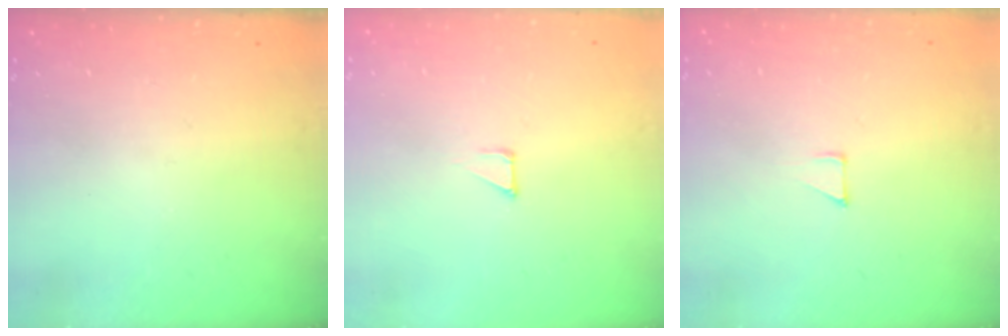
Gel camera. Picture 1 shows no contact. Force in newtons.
{"total": 1.2, "press": 1.2, "slide": 0.0}
{"total": 2.8, "press": 2.8, "slide": 0.2}